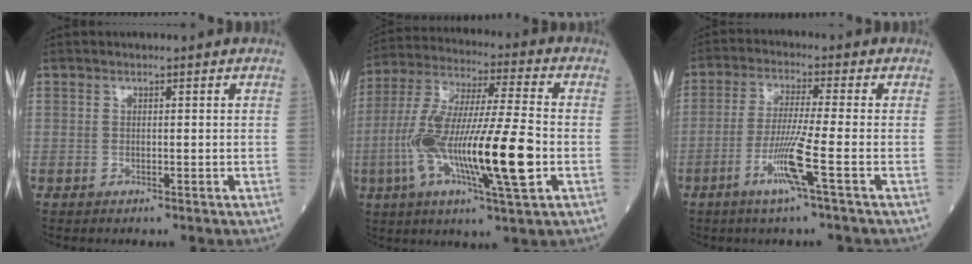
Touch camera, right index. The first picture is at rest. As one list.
[{"total": 18.9, "force": [-4.5, 1.5, 18.3], "torque": [-0.362, -0.011, -0.083]}, {"total": 7.4, "force": [-3.1, -1.4, 6.6], "torque": [-0.132, -0.016, -0.067]}]